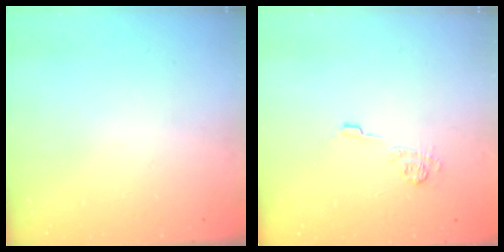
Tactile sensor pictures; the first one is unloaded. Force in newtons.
{"total": 8.3, "press": 8.3, "slide": 0.3}